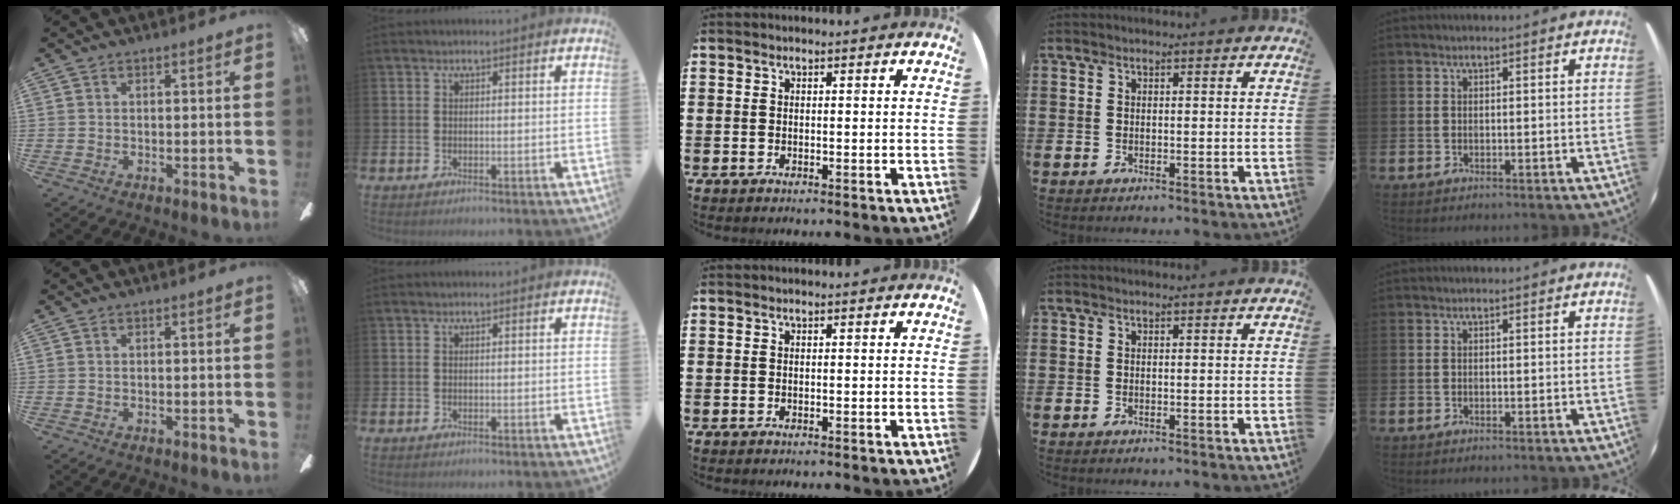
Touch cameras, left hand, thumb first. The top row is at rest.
{}